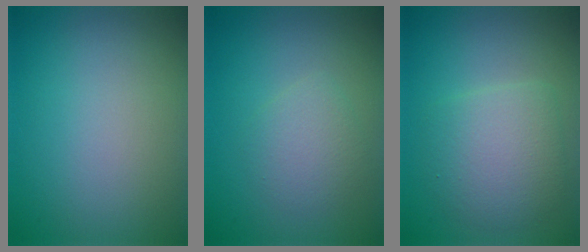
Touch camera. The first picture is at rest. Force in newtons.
{"total": 2.3, "press": 2.3, "slide": 0.1}
{"total": 4.3, "press": 4.3, "slide": 0.1}